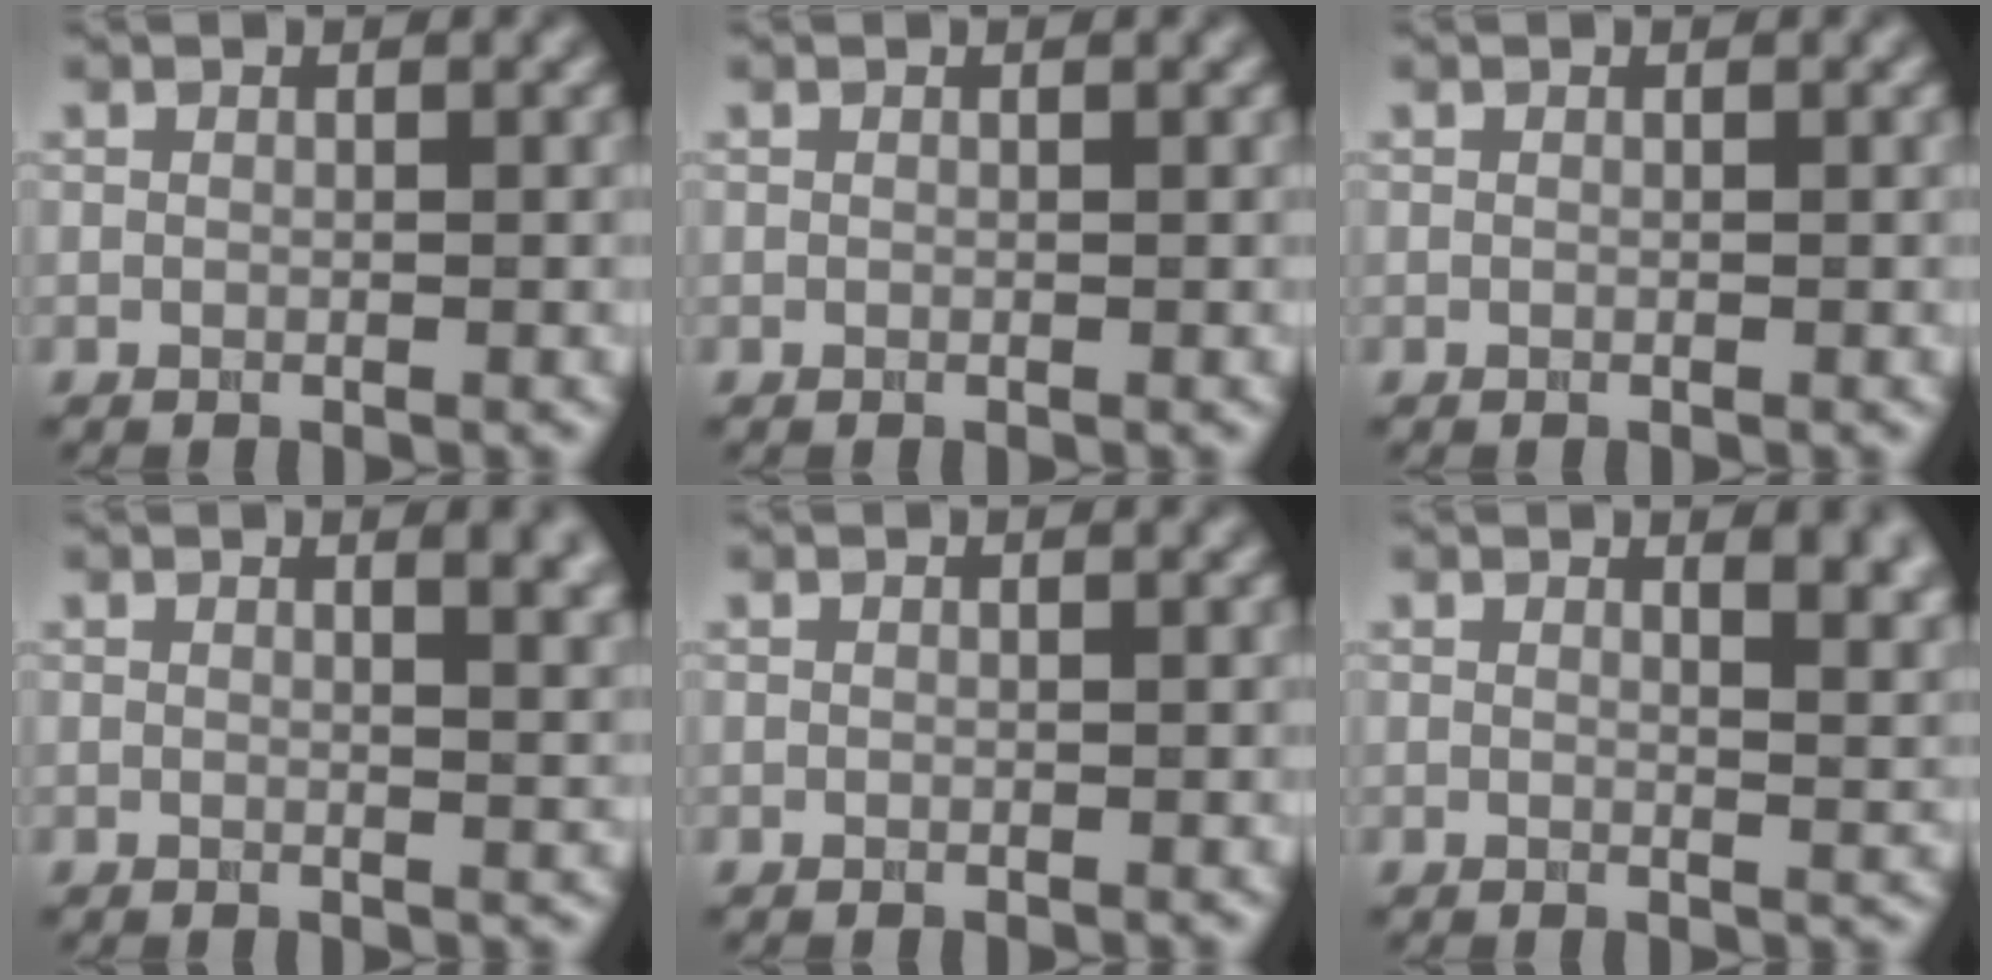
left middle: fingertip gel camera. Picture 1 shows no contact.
{"total": 0.0}
{"total": 0.0}
{"total": 4.5, "force": [2.1, 2.0, 3.4], "torque": [-0.016, 0.007, 0.023]}
{"total": 0.0}
{"total": 5.6, "force": [2.8, 2.6, 4.1], "torque": [-0.017, 0.009, 0.035]}